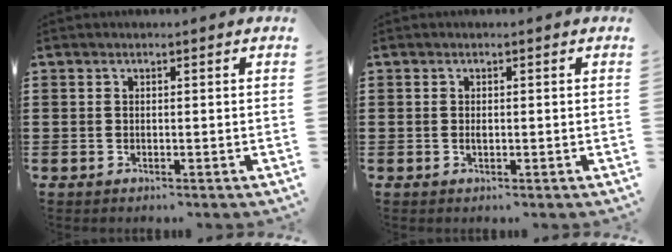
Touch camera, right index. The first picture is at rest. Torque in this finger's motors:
{"motor_torque": [2.14, 0.00, 0.01, 0.01]}